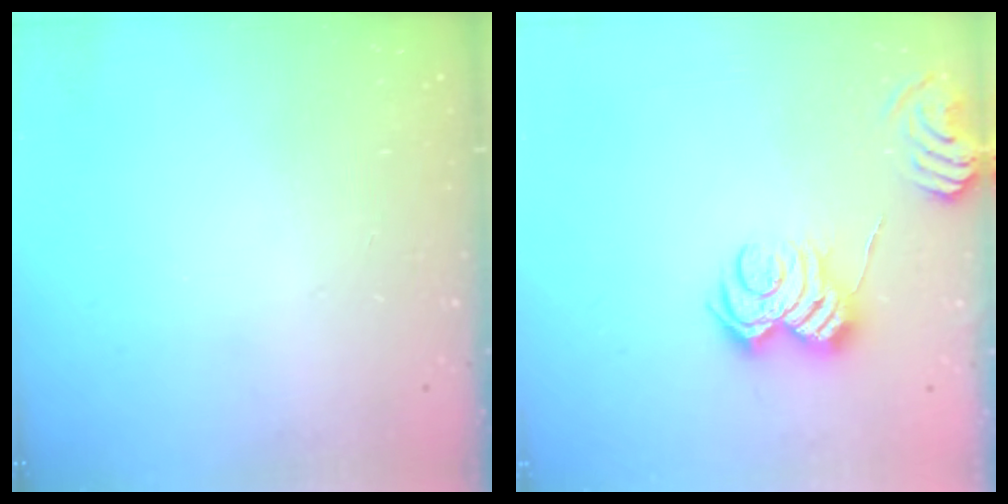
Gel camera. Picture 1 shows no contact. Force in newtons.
{"total": 9.7, "press": 9.6, "slide": 0.8}